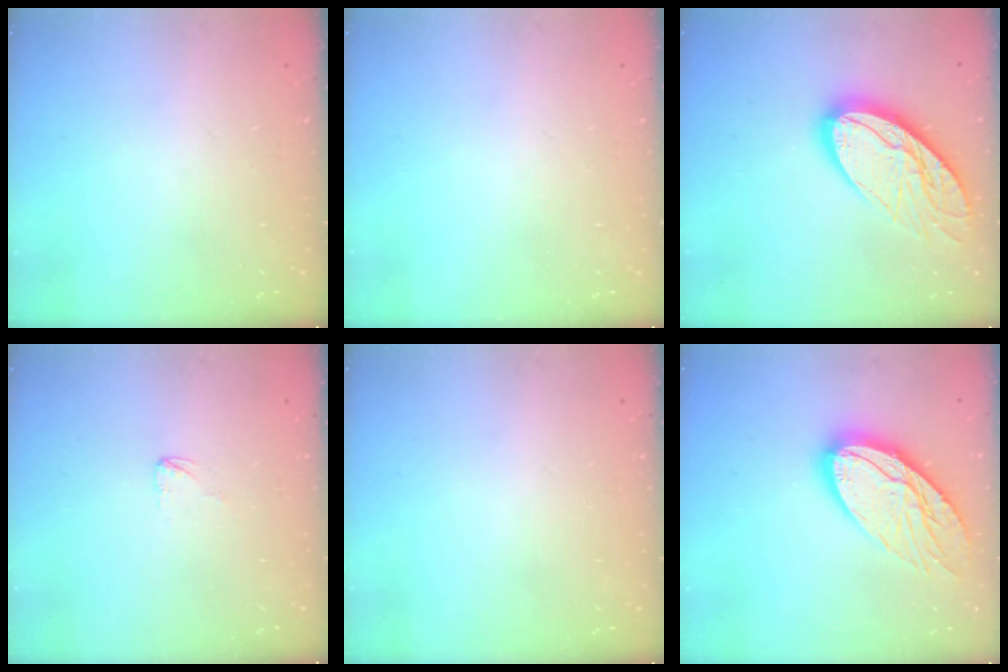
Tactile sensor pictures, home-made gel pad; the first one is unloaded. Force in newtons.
{"total": 0.0}
{"total": 16.8, "press": 16.7, "slide": 1.4}
{"total": 2.1, "press": 2.1, "slide": 0.2}
{"total": 0.0}
{"total": 19.1, "press": 19.1, "slide": 1.4}